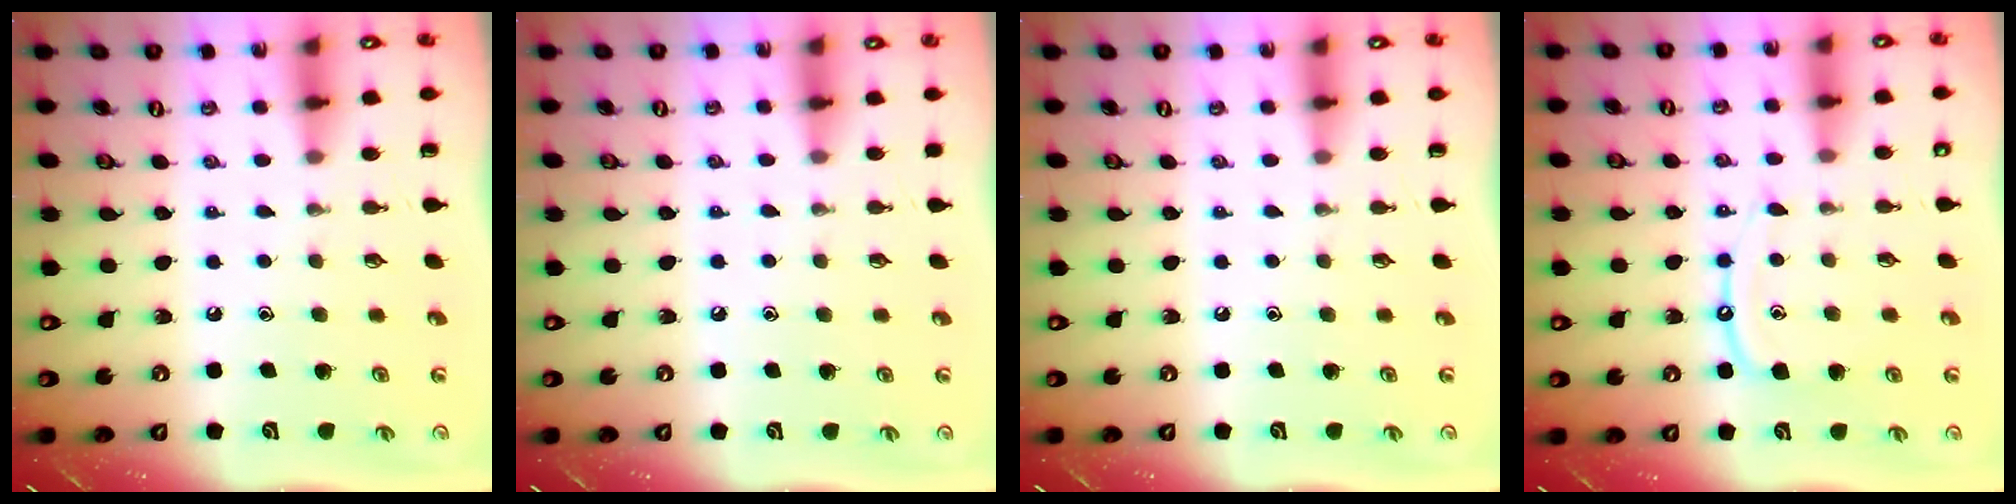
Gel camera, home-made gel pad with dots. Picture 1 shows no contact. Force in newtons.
{"total": 2.6, "press": 2.6, "slide": 0.4}
{"total": 0.0}
{"total": 9.1, "press": 9.1, "slide": 0.9}